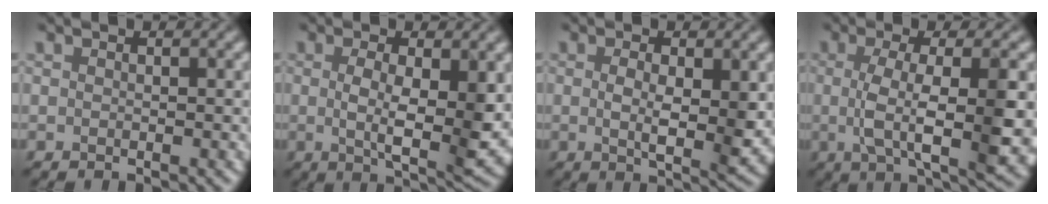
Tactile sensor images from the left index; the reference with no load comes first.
{"total": 6.3, "force": [0.1, 1.8, 6.0], "torque": [-0.104, -0.011, 0.005]}
{"total": 4.7, "force": [0.1, 1.5, 4.4], "torque": [-0.081, -0.008, 0.004]}
{"total": 8.4, "force": [-0.6, 2.5, 8.0], "torque": [-0.123, -0.005, -0.009]}